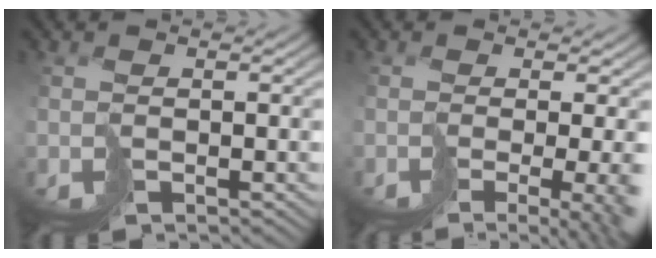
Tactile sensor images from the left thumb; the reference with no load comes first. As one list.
[{"total": 9.1, "force": [-2.5, 3.1, 8.2], "torque": [-0.108, -0.014, -0.022]}]